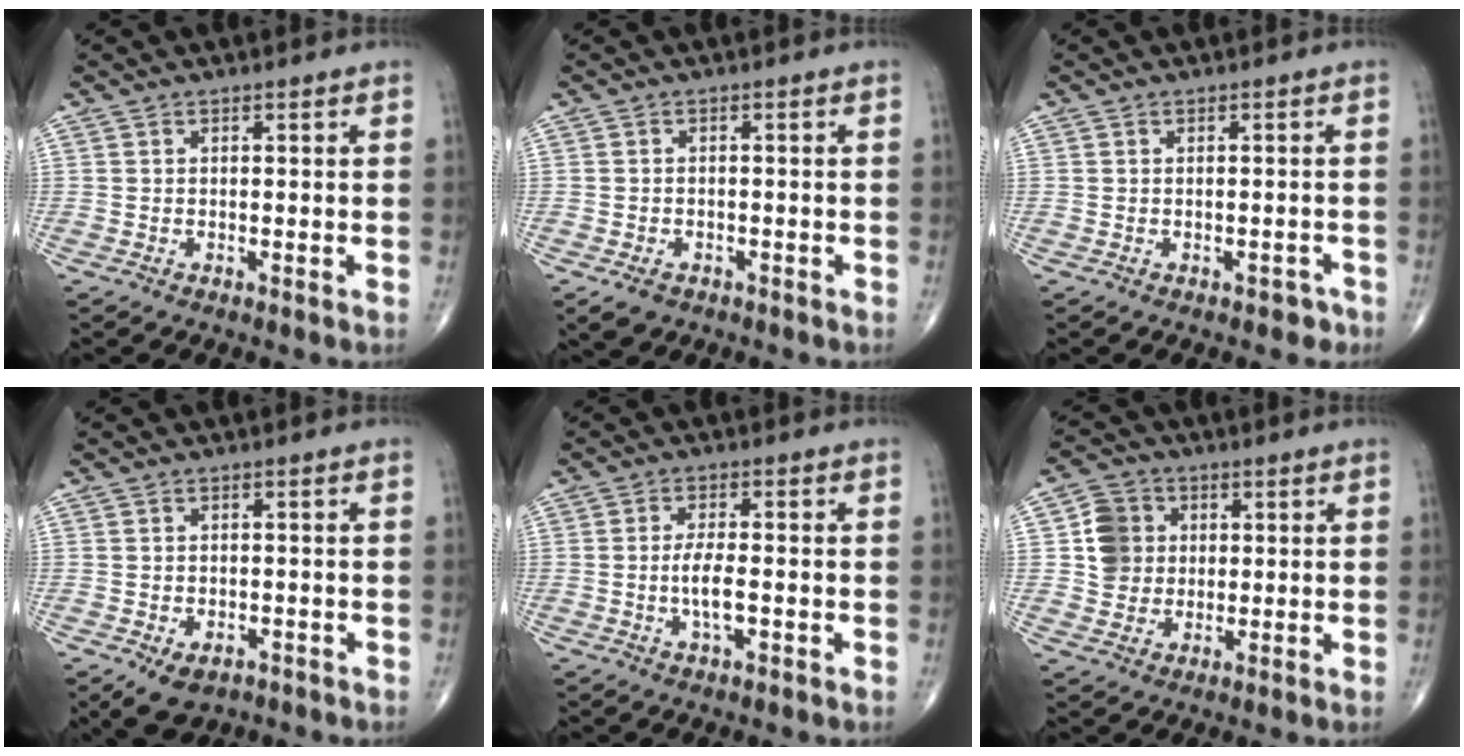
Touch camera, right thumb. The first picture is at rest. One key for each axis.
{"total": 3.5, "fx": -2.0, "fy": 2.4, "fz": 1.6, "tx": -0.024, "ty": 0.000, "tz": -0.025}
{"total": 1.8, "fx": -1.1, "fy": 1.2, "fz": 0.7, "tx": 0.002, "ty": 0.010, "tz": -0.010}
{"total": 5.8, "fx": -3.1, "fy": 3.7, "fz": 3.2, "tx": -0.046, "ty": 0.008, "tz": -0.038}
{"total": 4.9, "fx": -1.0, "fy": 1.8, "fz": 4.4, "tx": -0.085, "ty": 0.002, "tz": -0.019}
{"total": 7.7, "fx": 1.2, "fy": 7.0, "fz": 2.8, "tx": -0.021, "ty": 0.001, "tz": 0.018}